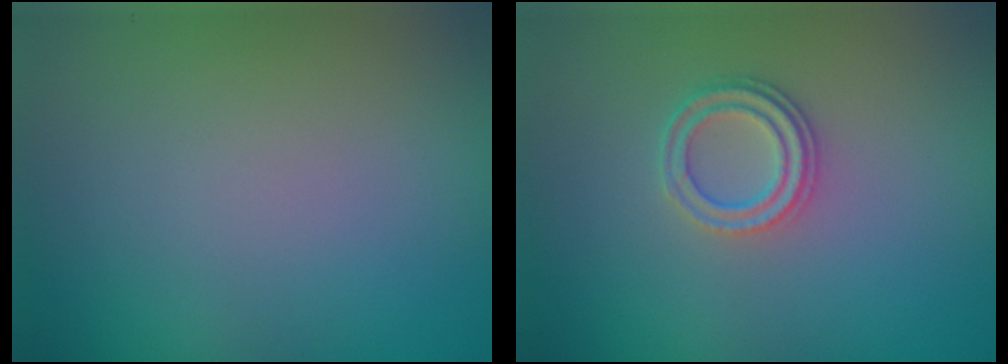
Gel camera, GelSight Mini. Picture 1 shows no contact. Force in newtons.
{"total": 2.3, "press": 2.1, "slide": 1.0}